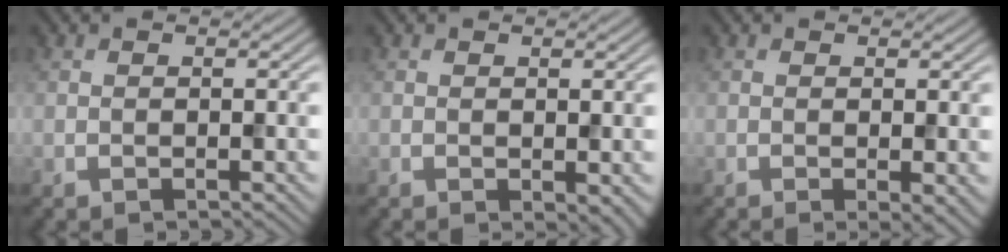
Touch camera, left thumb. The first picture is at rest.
{"total": 1.7, "force": [-0.3, 0.9, 1.4], "torque": [-0.021, -0.009, -0.001]}
{"total": 2.0, "force": [-0.2, 0.4, 2.0], "torque": [-0.031, -0.008, -0.004]}